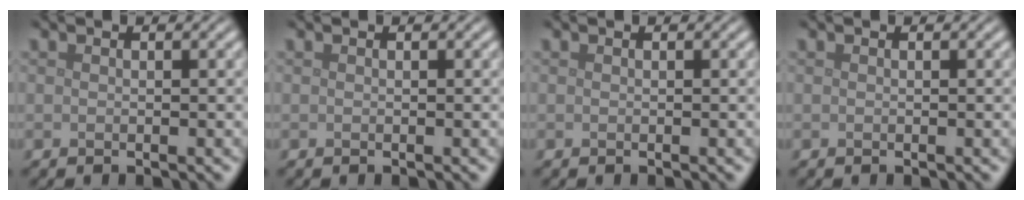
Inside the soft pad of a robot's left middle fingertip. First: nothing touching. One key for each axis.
{"total": 0.0}
{"total": 0.0}
{"total": 0.0}